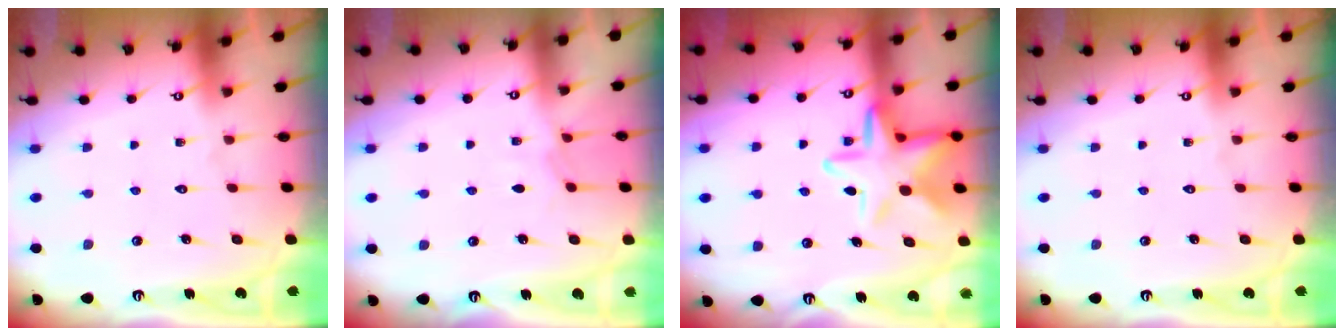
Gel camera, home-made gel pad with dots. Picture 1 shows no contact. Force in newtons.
{"total": 5.2, "press": 5.2, "slide": 0.3}
{"total": 13.5, "press": 13.5, "slide": 1.2}
{"total": 0.0}